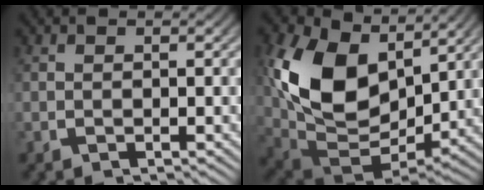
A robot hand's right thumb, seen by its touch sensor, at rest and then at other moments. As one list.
[{"total": 14.2, "force": [0.5, 9.4, 10.6], "torque": [-0.255, -0.062, 0.035]}]